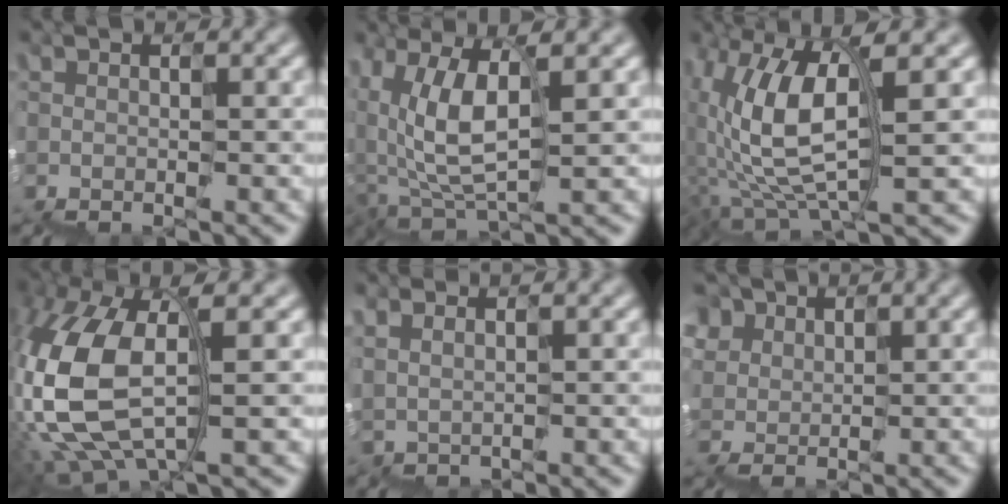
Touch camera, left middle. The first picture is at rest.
{"total": 4.4, "force": [2.0, 2.5, 3.1], "torque": [-0.086, 0.017, 0.035]}
{"total": 5.3, "force": [1.7, 2.1, 4.6], "torque": [-0.111, 0.014, 0.030]}
{"total": 7.7, "force": [0.4, 3.8, 6.6], "torque": [-0.160, 0.012, 0.002]}
{"total": 1.6, "force": [1.1, -0.6, -1.0], "torque": [0.024, 0.013, 0.027]}
{"total": 3.4, "force": [2.2, 2.1, -1.6], "torque": [0.028, 0.019, 0.039]}